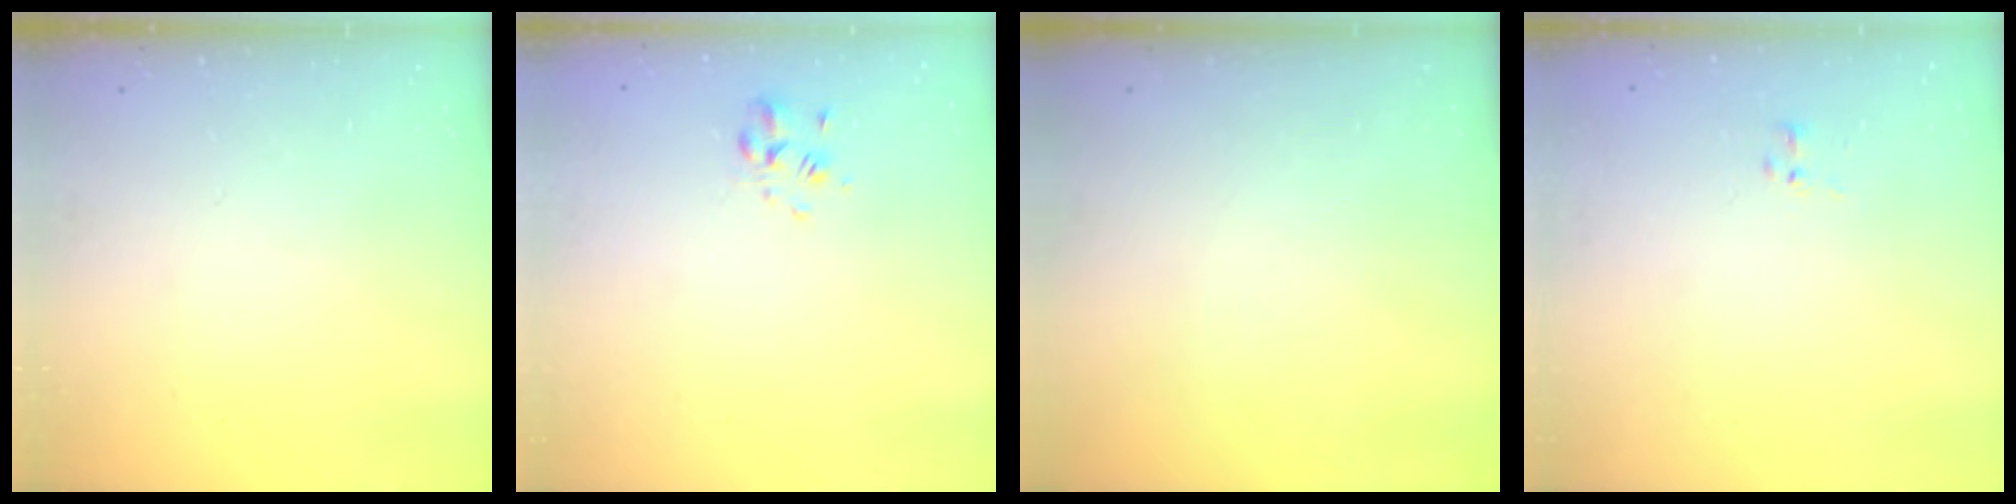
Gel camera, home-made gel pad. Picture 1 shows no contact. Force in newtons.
{"total": 2.1, "press": 1.9, "slide": 0.7}
{"total": 0.0}
{"total": 1.4, "press": 1.3, "slide": 0.7}